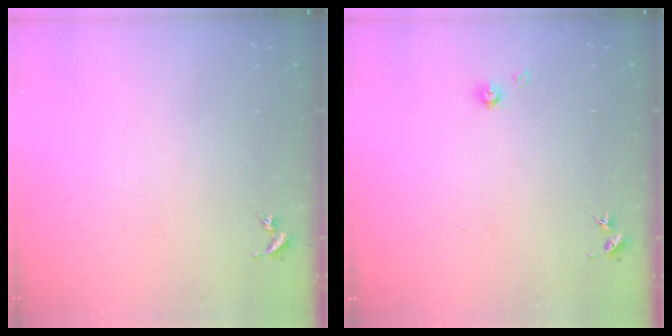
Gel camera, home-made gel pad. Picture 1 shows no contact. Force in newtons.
{"total": 4.3, "press": 4.3, "slide": 0.3}